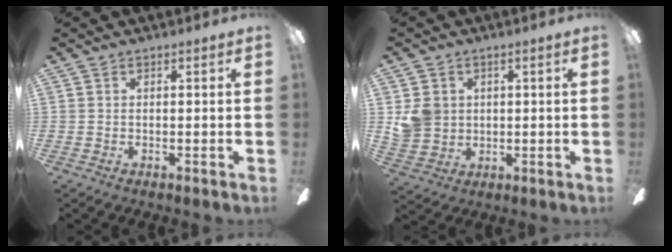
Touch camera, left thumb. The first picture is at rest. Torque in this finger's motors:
{"motor_torque": [0.81, 0.78, 0.67, -0.73, 0.07]}